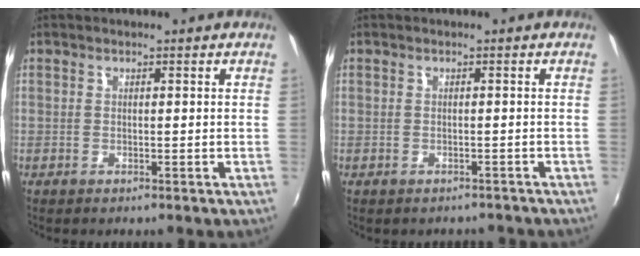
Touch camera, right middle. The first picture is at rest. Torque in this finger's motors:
{"motor_torque": [-0.02, -0.06, -0.01, 0.00]}